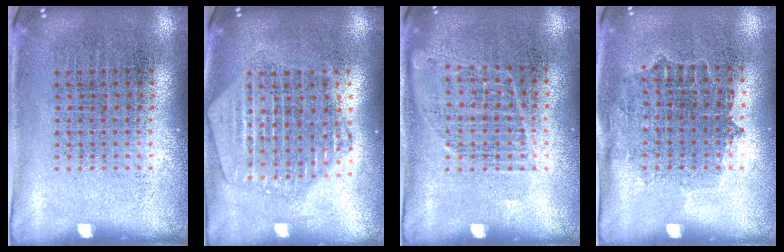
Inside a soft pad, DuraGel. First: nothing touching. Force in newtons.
{"total": 2.0, "press": 1.9, "slide": 0.8}
{"total": 0.9, "press": 0.8, "slide": 0.2}
{"total": 0.8, "press": 0.8, "slide": 0.3}